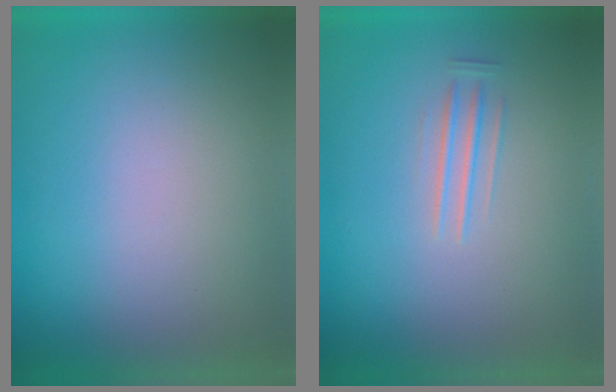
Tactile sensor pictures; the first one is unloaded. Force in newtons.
{"total": 1.2}